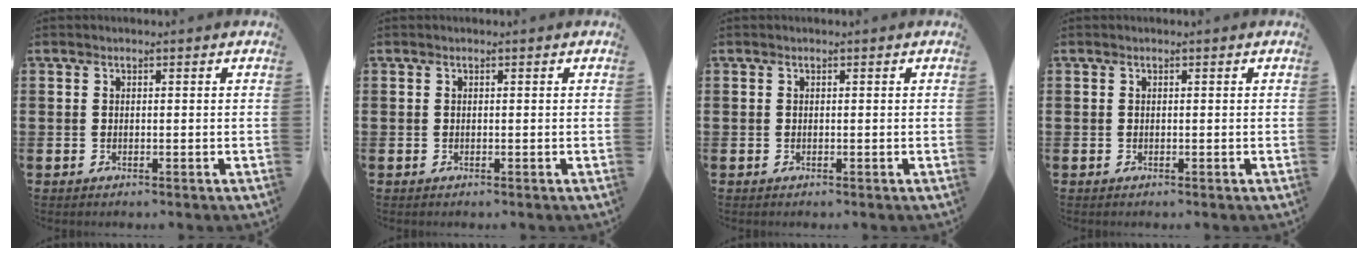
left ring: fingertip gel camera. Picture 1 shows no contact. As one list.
[{"total": 0.0}, {"total": 0.0}, {"total": 0.0}]